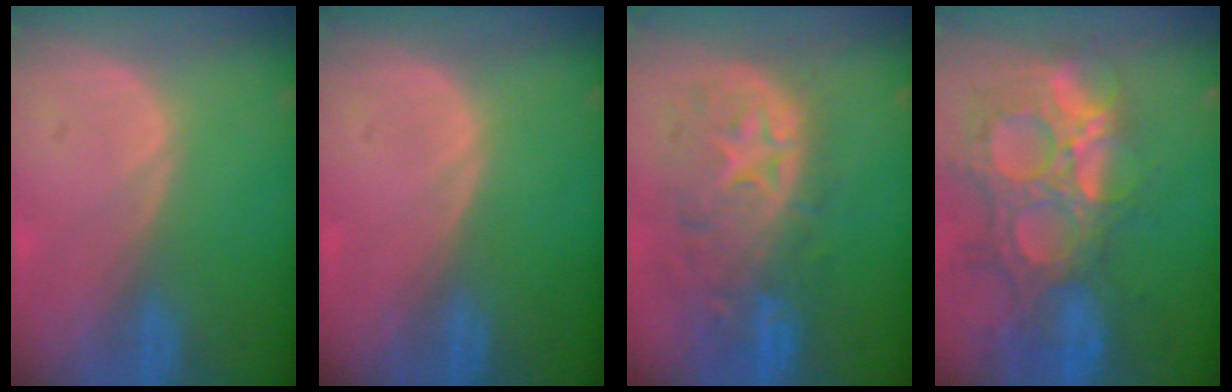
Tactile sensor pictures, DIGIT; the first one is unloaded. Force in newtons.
{"total": 0.0}
{"total": 11.1, "press": 9.9, "slide": 5.1}
{"total": 14.5, "press": 12.1, "slide": 7.9}